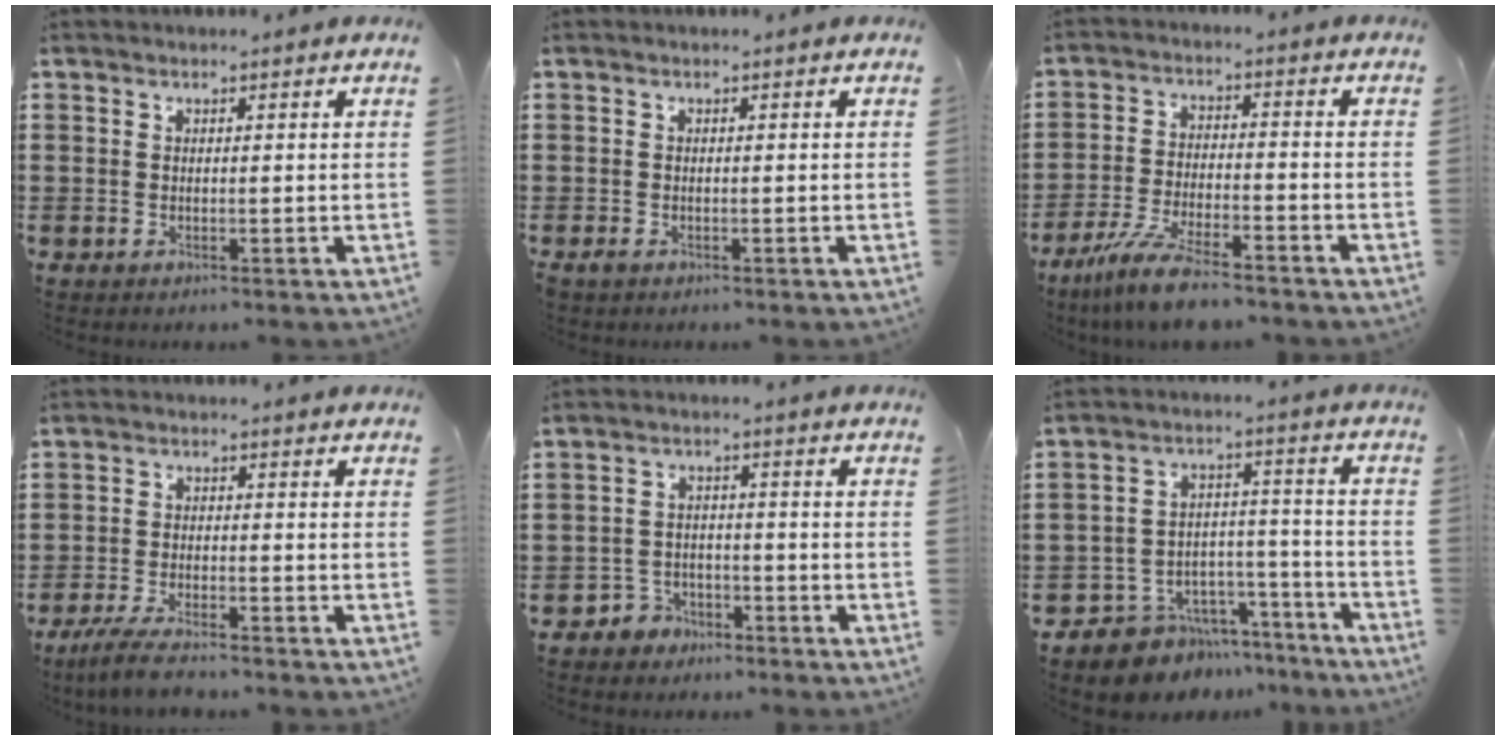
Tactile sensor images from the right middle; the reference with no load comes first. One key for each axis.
{"total": 0.7, "fx": -0.6, "fy": 0.4, "fz": 0.3, "tx": -0.007, "ty": -0.002, "tz": -0.012}
{"total": 7.8, "fx": -6.5, "fy": 0.8, "fz": 4.2, "tx": -0.097, "ty": -0.008, "tz": -0.126}
{"total": 4.2, "fx": -3.8, "fy": 0.3, "fz": 1.9, "tx": -0.046, "ty": -0.008, "tz": -0.076}
{"total": 3.1, "fx": -2.8, "fy": 1.3, "fz": 0.0, "tx": -0.012, "ty": 0.002, "tz": -0.061}
{"total": 7.0, "fx": -6.3, "fy": 3.0, "fz": -0.1, "tx": 0.001, "ty": 0.020, "tz": -0.119}